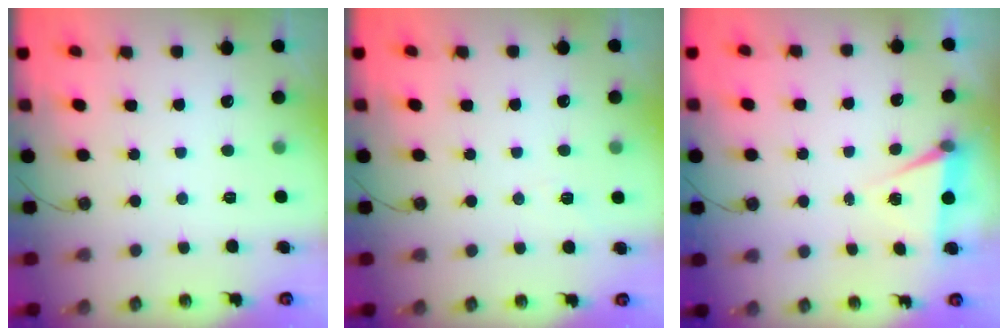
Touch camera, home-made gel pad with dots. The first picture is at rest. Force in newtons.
{"total": 3.1, "press": 2.0, "slide": 2.3}
{"total": 4.8, "press": 1.8, "slide": 4.5}